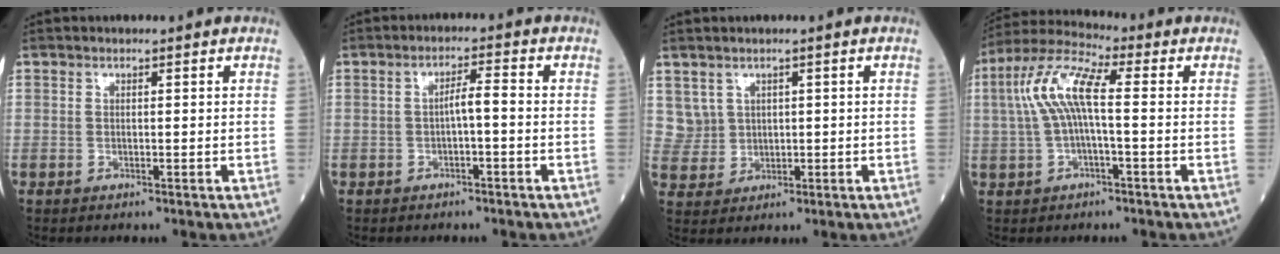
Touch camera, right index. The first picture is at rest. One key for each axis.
{"total": 2.7, "fx": -0.5, "fy": 0.2, "fz": 2.7, "tx": -0.047, "ty": 0.005, "tz": -0.008}
{"total": 3.7, "fx": 1.6, "fy": 3.3, "fz": 0.1, "tx": -0.001, "ty": 0.009, "tz": 0.040}
{"total": 8.9, "fx": 0.3, "fy": 1.5, "fz": 8.8, "tx": -0.192, "ty": 0.028, "tz": 0.002}